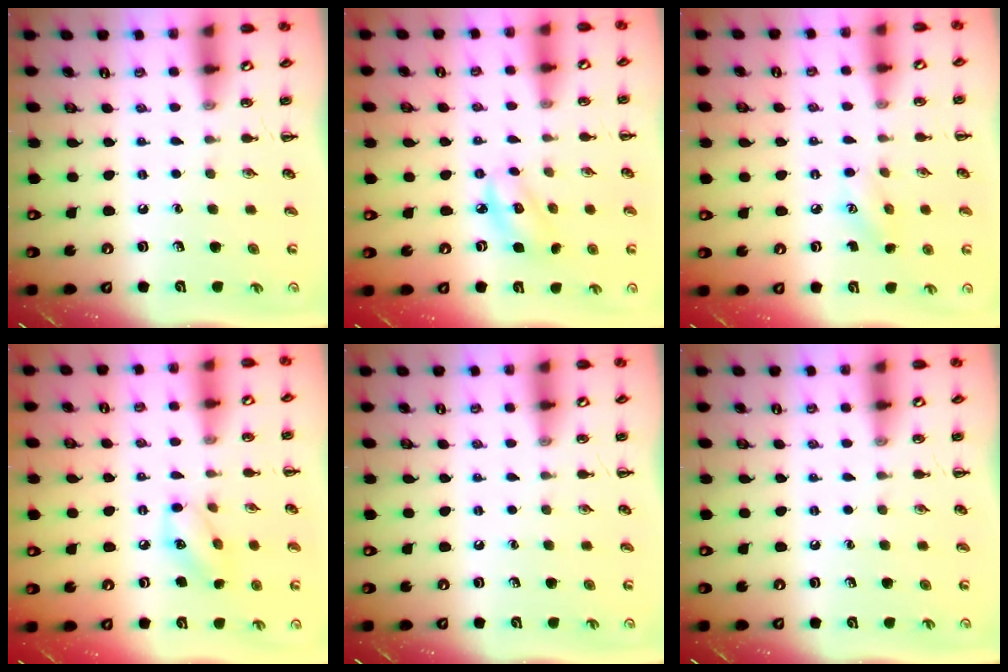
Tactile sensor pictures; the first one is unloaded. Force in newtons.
{"total": 4.3, "press": 4.3, "slide": 0.5}
{"total": 6.2, "press": 5.9, "slide": 1.6}
{"total": 7.9, "press": 7.9, "slide": 0.4}
{"total": 0.0}
{"total": 0.0}